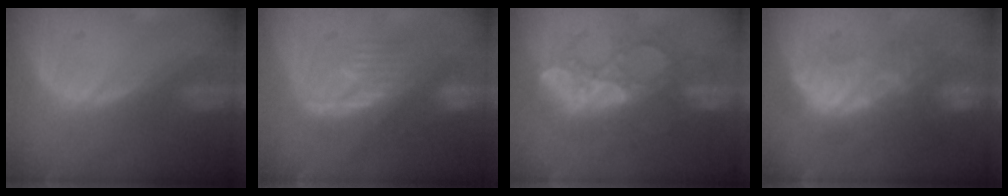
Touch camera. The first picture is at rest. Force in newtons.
{"total": 8.4, "press": 8.3, "slide": 1.4}
{"total": 8.8, "press": 8.7, "slide": 1.6}
{"total": 9.3, "press": 8.9, "slide": 2.6}